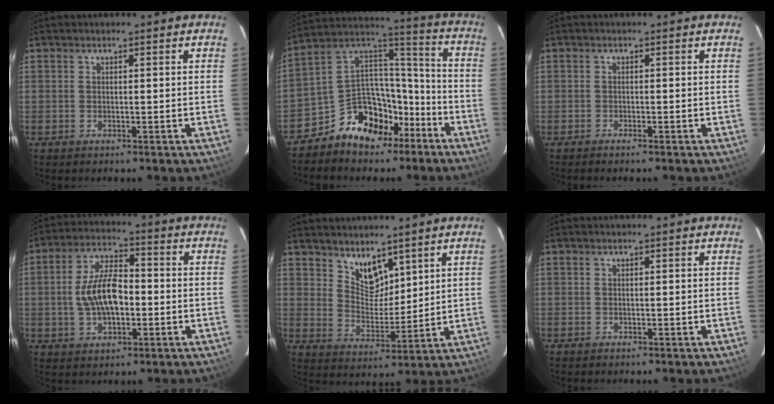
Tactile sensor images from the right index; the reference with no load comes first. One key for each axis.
{"total": 15.3, "fx": -9.4, "fy": 10.2, "fz": 6.5, "tx": -0.130, "ty": 0.070, "tz": -0.145}
{"total": 1.0, "fx": -0.9, "fy": 0.0, "fz": 0.4, "tx": -0.010, "ty": -0.001, "tz": -0.017}
{"total": 10.9, "fx": -1.3, "fy": 5.5, "fz": 9.3, "tx": -0.183, "ty": 0.013, "tz": -0.021}
{"total": 6.9, "fx": 5.2, "fy": 3.5, "fz": 2.9, "tx": -0.038, "ty": -0.003, "tz": 0.099}
{"total": 0.0}